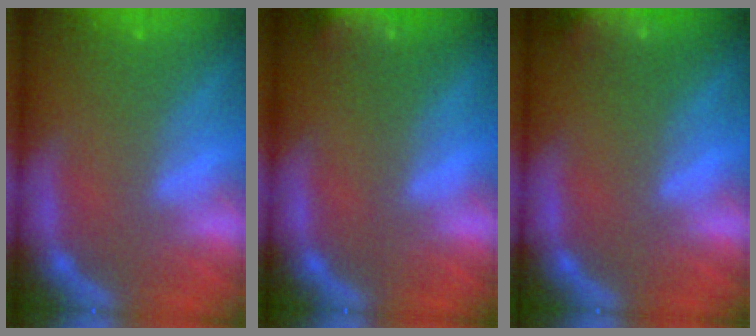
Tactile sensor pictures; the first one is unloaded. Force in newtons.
{"total": 5.5}
{"total": 6.9}